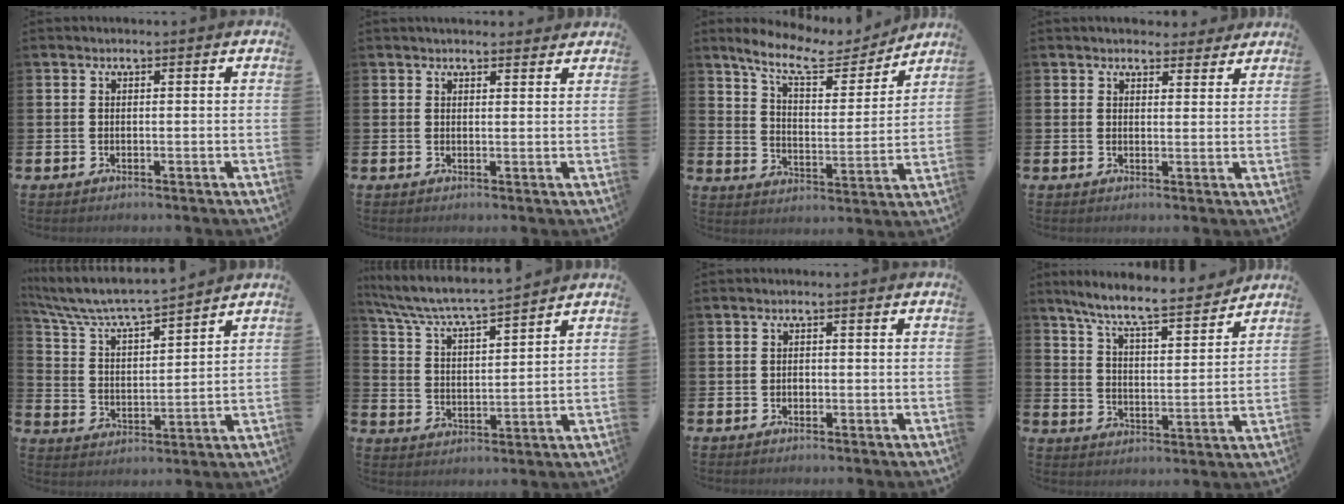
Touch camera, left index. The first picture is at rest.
{"total": 1.9, "force": [1.8, 0.4, 0.1], "torque": [0.002, -0.009, 0.032]}
{"total": 9.3, "force": [8.1, 2.4, 3.9], "torque": [-0.103, -0.052, 0.138]}
{"total": 3.0, "force": [2.8, 0.9, 0.0], "torque": [0.002, -0.014, 0.051]}
{"total": 6.2, "force": [5.8, 0.5, 2.0], "torque": [-0.074, -0.044, 0.096]}
{"total": 6.2, "force": [5.9, 0.3, 1.9], "torque": [-0.070, -0.041, 0.099]}
{"total": 0.7, "force": [-0.2, 0.6, 0.3], "torque": [-0.003, 0.002, -0.005]}
{"total": 7.7, "force": [7.1, 0.5, 3.0], "torque": [-0.084, -0.052, 0.120]}